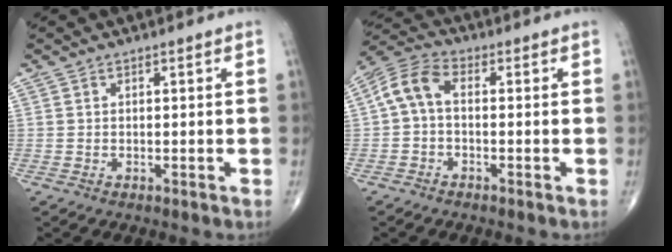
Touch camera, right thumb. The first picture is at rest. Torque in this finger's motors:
{"motor_torque": [-0.13, 0.34, 0.73, -0.07, 0.21]}